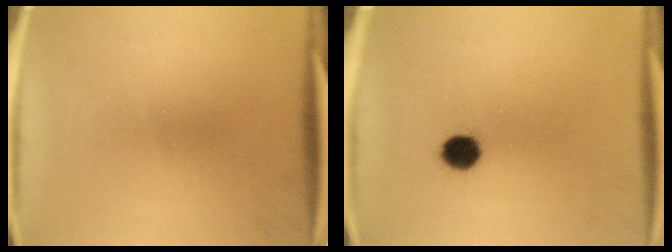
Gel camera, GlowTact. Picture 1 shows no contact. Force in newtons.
{"total": 4.9}